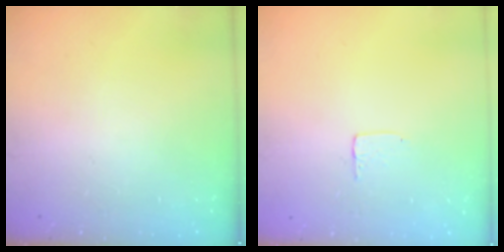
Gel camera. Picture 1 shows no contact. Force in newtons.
{"total": 3.7, "press": 3.7, "slide": 0.1}